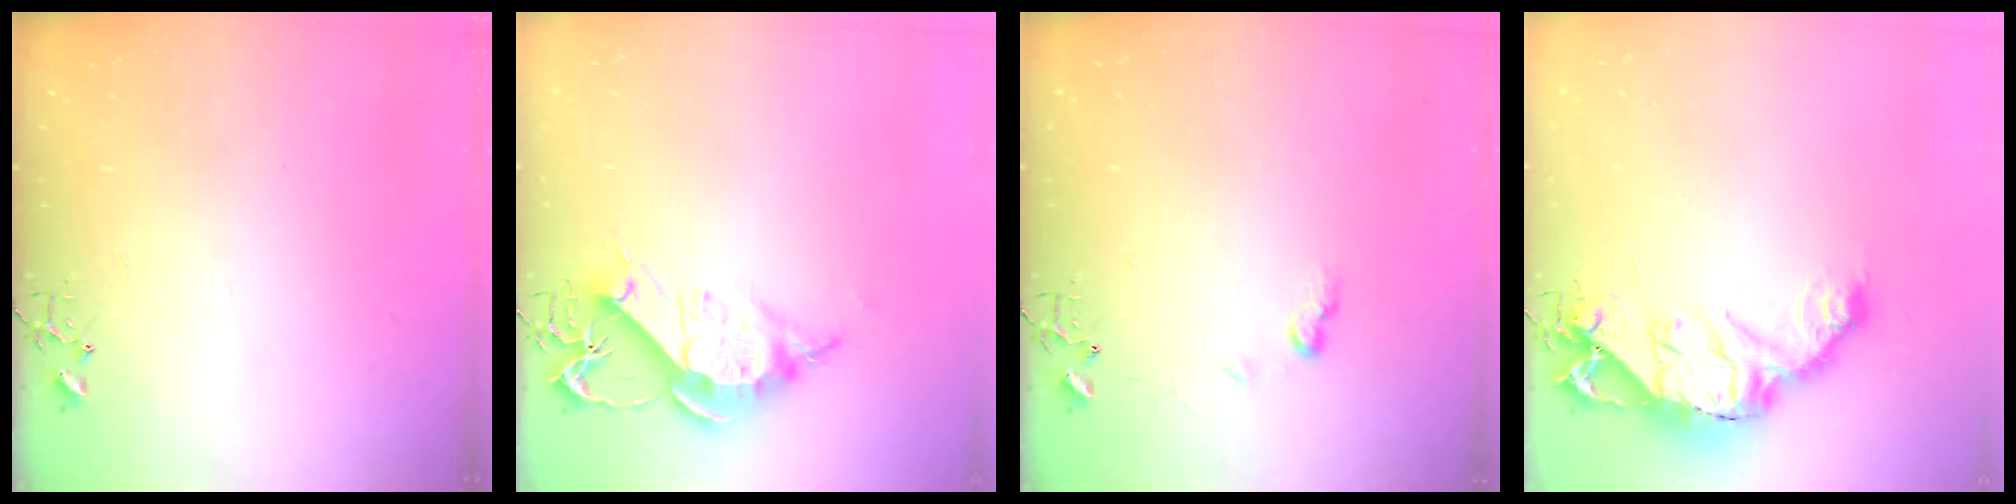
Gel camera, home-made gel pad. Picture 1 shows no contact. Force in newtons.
{"total": 13.0, "press": 13.0, "slide": 1.1}
{"total": 6.0, "press": 6.0, "slide": 0.8}
{"total": 16.7, "press": 16.6, "slide": 1.4}